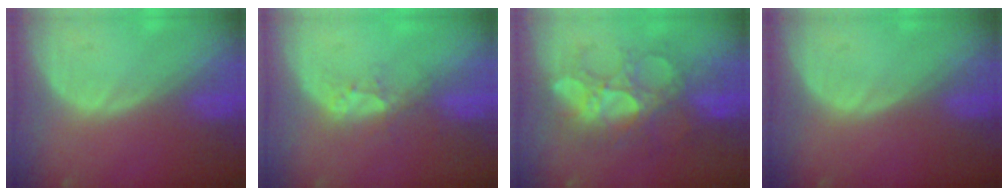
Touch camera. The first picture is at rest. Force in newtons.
{"total": 3.3, "press": 2.8, "slide": 1.7}
{"total": 8.8, "press": 8.6, "slide": 1.5}
{"total": 0.0}